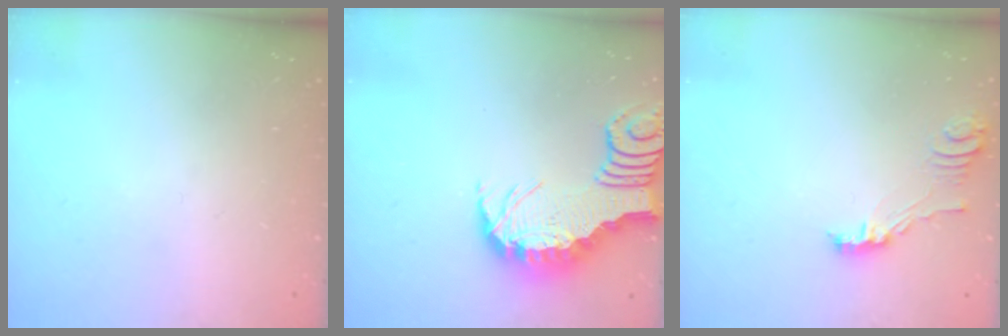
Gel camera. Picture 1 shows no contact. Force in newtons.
{"total": 3.5, "press": 3.4, "slide": 0.5}
{"total": 3.4, "press": 3.4, "slide": 0.3}